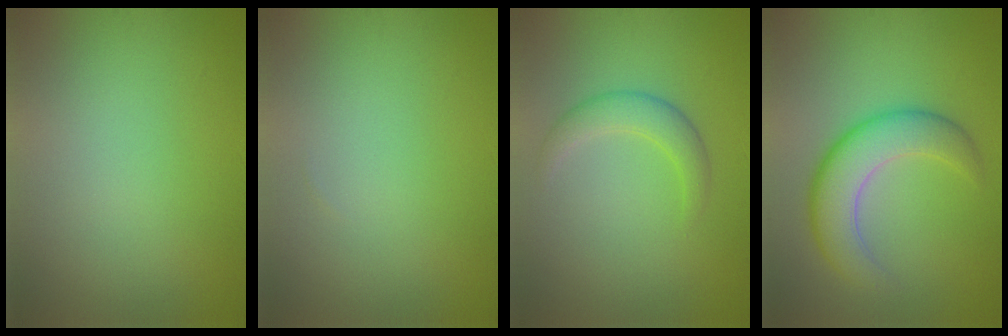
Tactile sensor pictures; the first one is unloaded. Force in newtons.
{"total": 0.0}
{"total": 2.7, "press": 2.7, "slide": 0.1}
{"total": 5.9, "press": 5.8, "slide": 0.4}